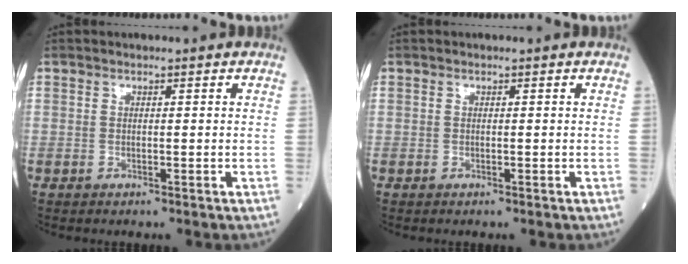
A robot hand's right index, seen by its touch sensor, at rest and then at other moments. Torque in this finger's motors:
{"motor_torque": [0.00, 0.00, -0.01, 0.00]}